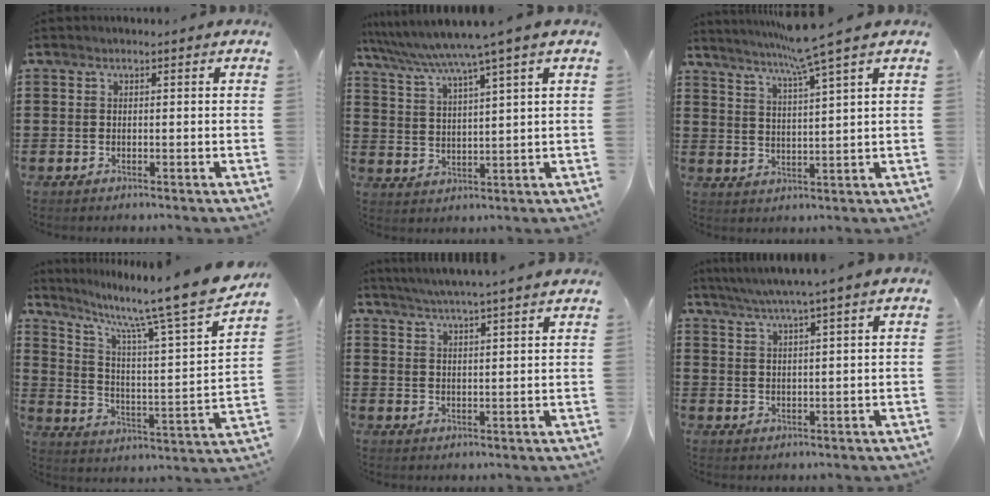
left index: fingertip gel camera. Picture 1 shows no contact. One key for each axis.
{"total": 5.7, "fx": 4.6, "fy": -1.0, "fz": 3.2, "tx": -0.081, "ty": -0.030, "tz": 0.073}
{"total": 6.6, "fx": 5.2, "fy": -1.5, "fz": 3.8, "tx": -0.090, "ty": -0.023, "tz": 0.086}
{"total": 11.7, "fx": 9.6, "fy": -0.2, "fz": 6.7, "tx": -0.141, "ty": -0.077, "tz": 0.145}
{"total": 4.3, "fx": 4.0, "fy": -0.9, "fz": 1.4, "tx": -0.039, "ty": -0.019, "tz": 0.070}
{"total": 4.1, "fx": 3.3, "fy": -0.7, "fz": 2.4, "tx": -0.054, "ty": -0.012, "tz": 0.056}